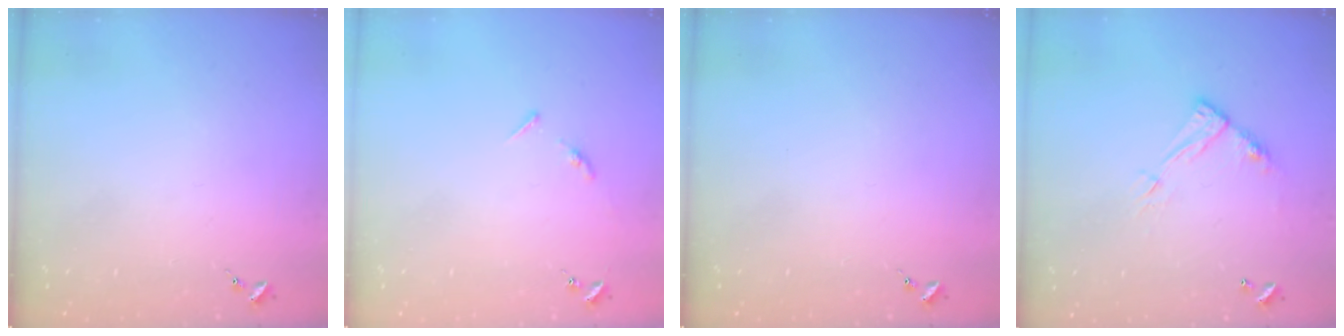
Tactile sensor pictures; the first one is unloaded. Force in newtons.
{"total": 4.5, "press": 4.4, "slide": 0.5}
{"total": 0.0}
{"total": 9.4, "press": 9.4, "slide": 0.5}